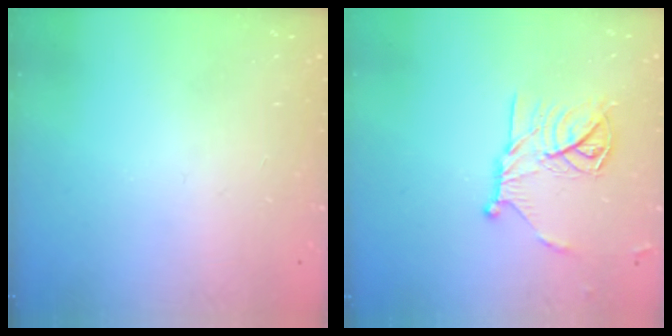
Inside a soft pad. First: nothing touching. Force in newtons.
{"total": 14.3, "press": 14.2, "slide": 0.5}